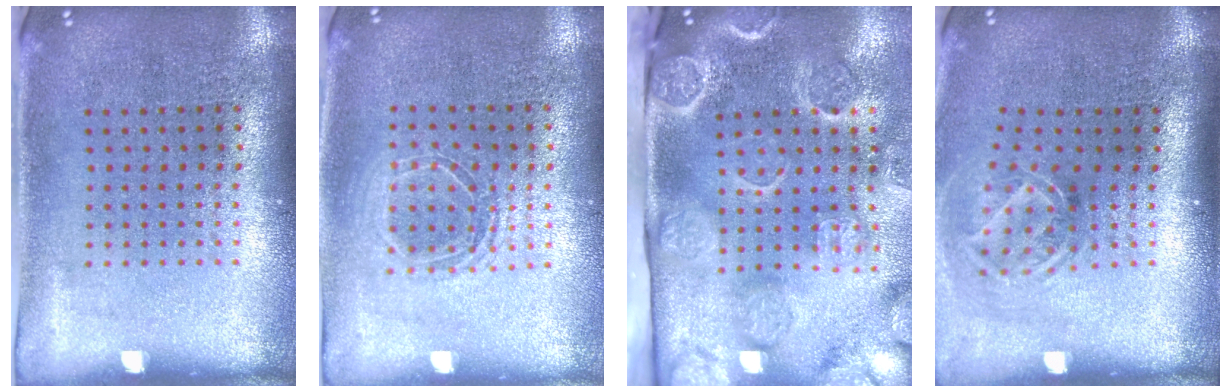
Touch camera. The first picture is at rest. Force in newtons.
{"total": 1.4, "press": 1.2, "slide": 0.7}
{"total": 4.5, "press": 3.4, "slide": 2.9}
{"total": 1.9, "press": 1.3, "slide": 1.4}